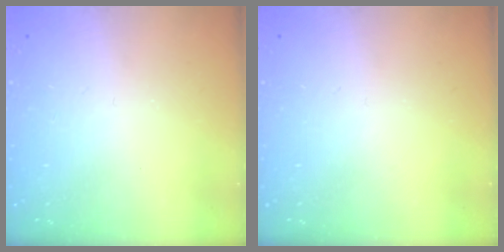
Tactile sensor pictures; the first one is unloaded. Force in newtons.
{"total": 0.0}